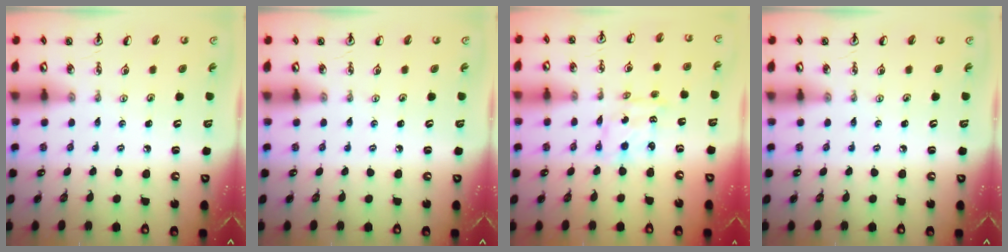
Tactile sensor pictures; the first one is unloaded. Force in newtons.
{"total": 0.0}
{"total": 2.4, "press": 2.4, "slide": 0.1}
{"total": 0.0}